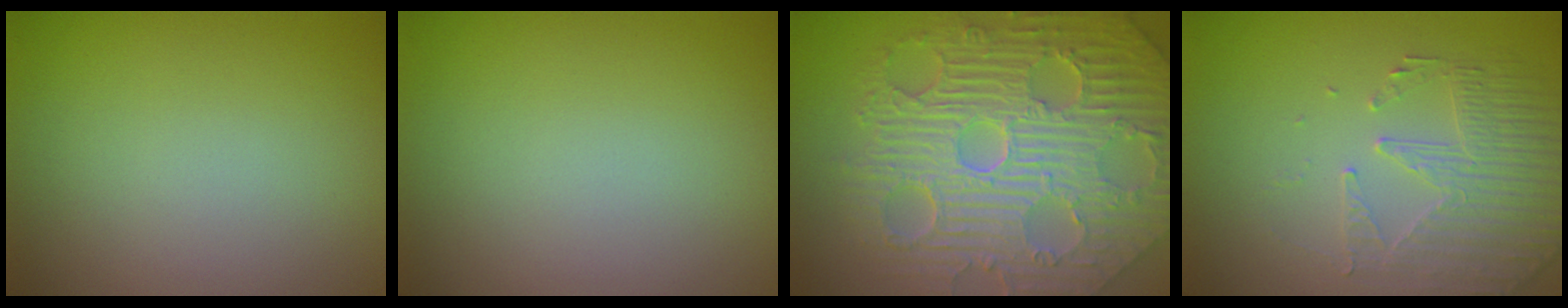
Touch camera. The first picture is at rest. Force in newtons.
{"total": 0.0}
{"total": 12.0, "press": 8.0, "slide": 8.9}
{"total": 2.5, "press": 2.2, "slide": 1.2}